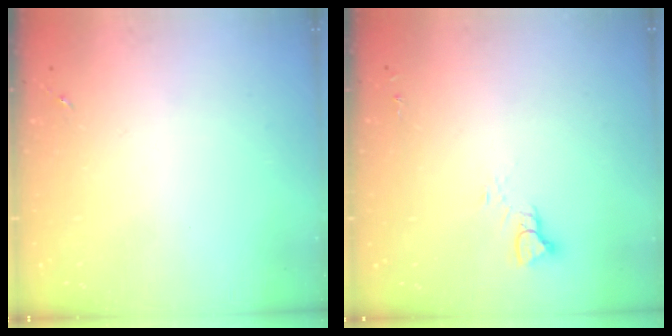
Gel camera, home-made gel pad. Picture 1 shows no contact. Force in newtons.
{"total": 5.3, "press": 5.3, "slide": 0.5}